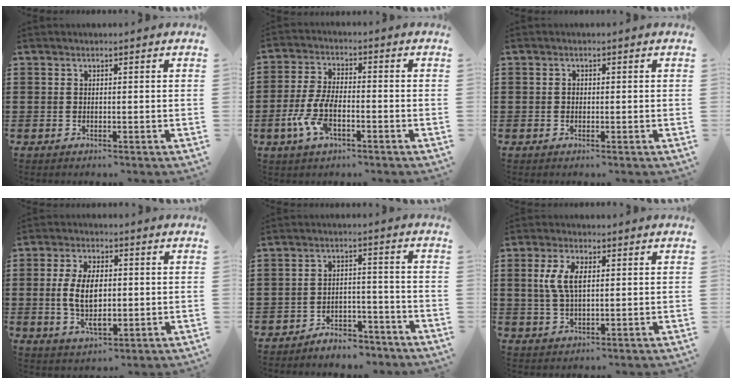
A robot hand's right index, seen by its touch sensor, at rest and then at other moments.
{"total": 7.2, "force": [-2.7, 3.2, 5.9], "torque": [-0.142, -0.005, -0.057]}
{"total": 0.7, "force": [-0.1, 0.5, 0.4], "torque": [-0.009, 0.001, -0.002]}
{"total": 8.5, "force": [0.0, 4.5, 7.2], "torque": [-0.146, 0.003, -0.004]}
{"total": 4.1, "force": [-4.0, 1.0, 0.4], "torque": [-0.009, 0.012, -0.082]}
{"total": 5.6, "force": [1.1, 2.7, 4.7], "torque": [-0.108, 0.009, 0.015]}